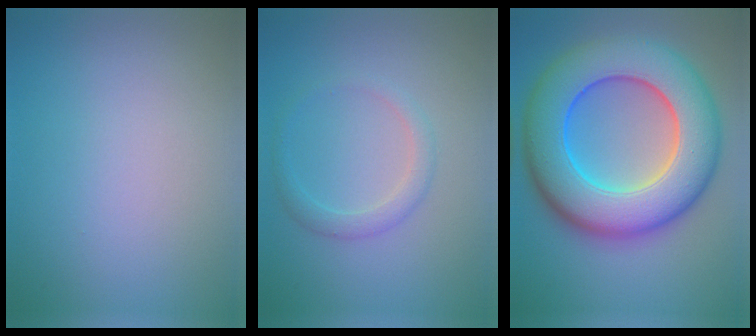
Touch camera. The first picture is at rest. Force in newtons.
{"total": 1.8, "press": 1.8, "slide": 0.2}
{"total": 13.1, "press": 13.1, "slide": 0.2}